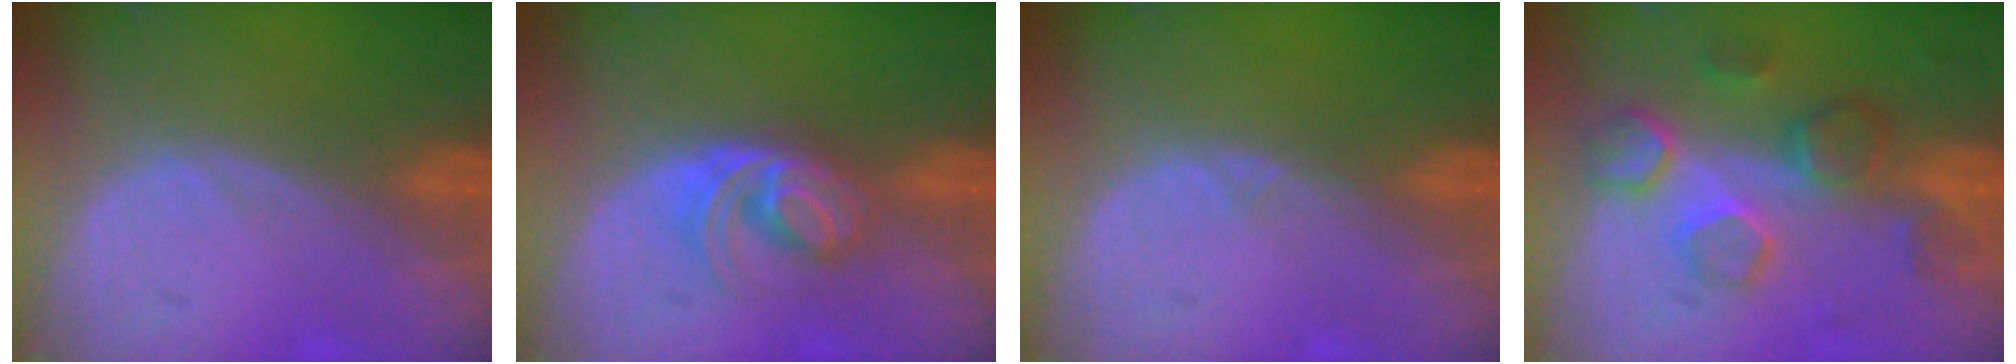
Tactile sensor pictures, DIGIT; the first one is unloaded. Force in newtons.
{"total": 6.0, "press": 5.2, "slide": 3.1}
{"total": 0.5, "press": 0.5, "slide": 0.1}
{"total": 8.5, "press": 7.7, "slide": 3.6}